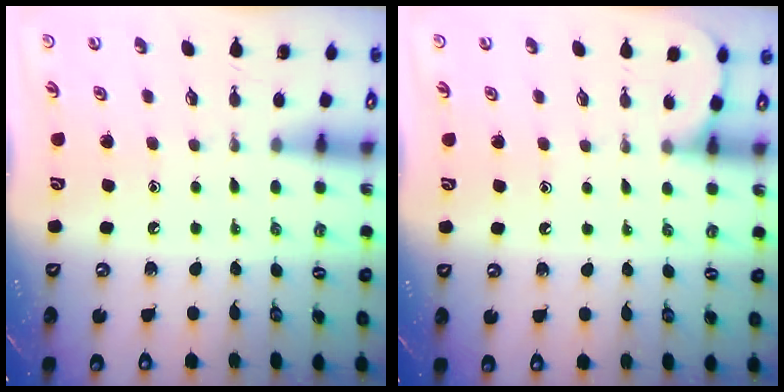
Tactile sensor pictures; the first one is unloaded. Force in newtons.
{"total": 3.3, "press": 3.3, "slide": 0.5}